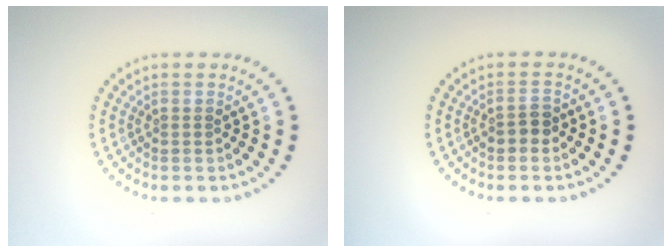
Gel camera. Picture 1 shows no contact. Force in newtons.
{"total": 1.5, "press": 1.4, "slide": 0.5}